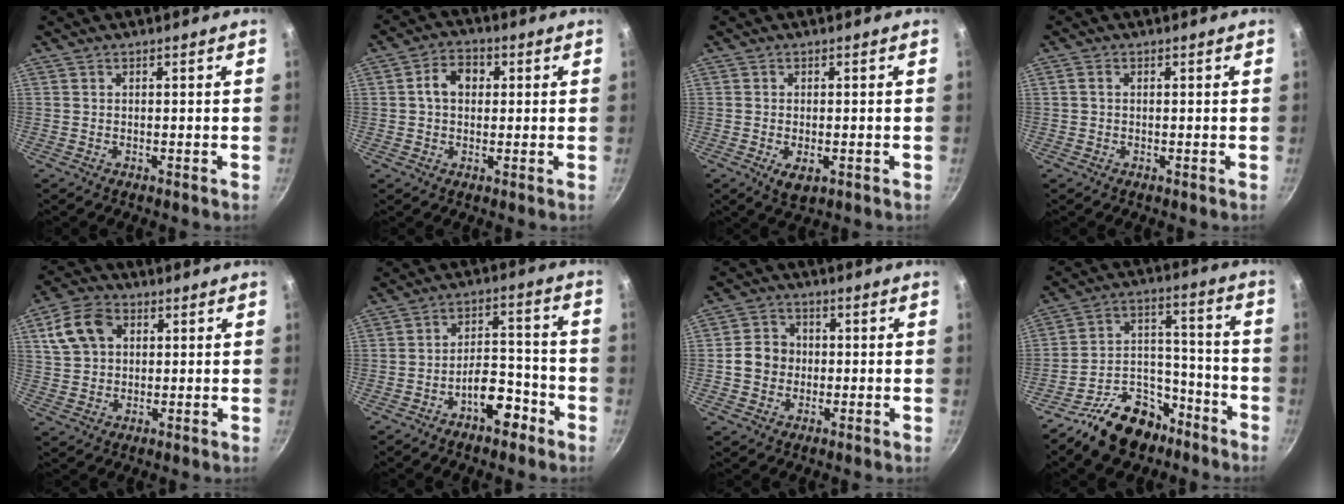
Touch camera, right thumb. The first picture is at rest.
{"total": 6.0, "force": [1.0, 4.5, 3.8], "torque": [-0.043, 0.014, 0.007]}
{"total": 4.0, "force": [-1.2, 2.1, 3.2], "torque": [-0.050, -0.008, -0.015]}
{"total": 1.1, "force": [0.1, 0.8, 0.7], "torque": [-0.014, 0.006, 0.002]}
{"total": 10.2, "force": [3.2, 7.5, 6.0], "torque": [-0.102, 0.011, 0.053]}
{"total": 8.5, "force": [-5.0, 4.2, 5.5], "torque": [-0.058, 0.056, -0.074]}
{"total": 6.4, "force": [-0.3, 5.8, 2.8], "torque": [-0.021, 0.013, -0.016]}
{"total": 15.8, "force": [-11.0, 8.9, 7.0], "torque": [-0.078, 0.099, -0.178]}